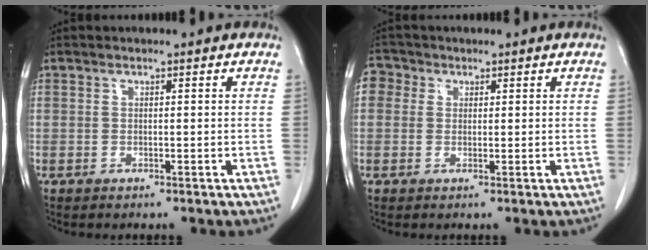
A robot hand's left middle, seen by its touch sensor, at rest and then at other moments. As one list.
[{"total": 3.0, "force": [1.0, 2.7, 0.8], "torque": [-0.012, 0.012, 0.013]}]